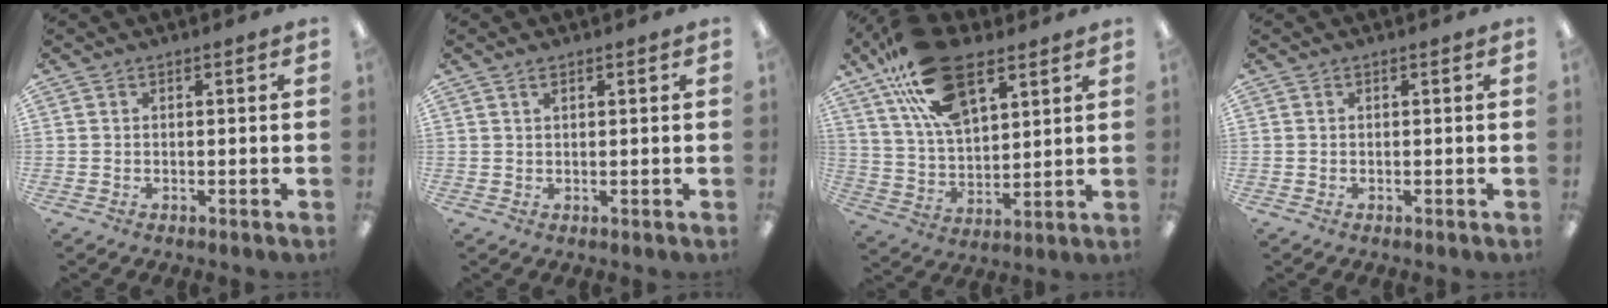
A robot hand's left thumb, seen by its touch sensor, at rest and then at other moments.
{"total": 1.1, "force": [0.6, 0.3, 0.8], "torque": [-0.019, 0.000, 0.011]}
{"total": 21.1, "force": [12.3, 10.7, 13.4], "torque": [-0.250, -0.044, 0.220]}
{"total": 0.0}